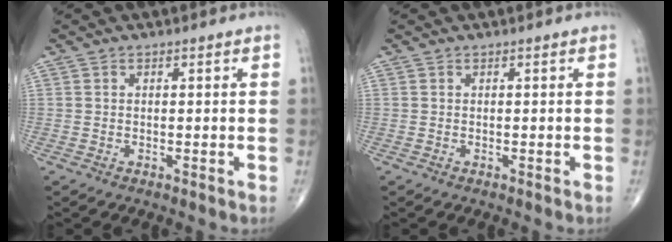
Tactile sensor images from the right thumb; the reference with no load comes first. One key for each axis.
{"total": 0.0}